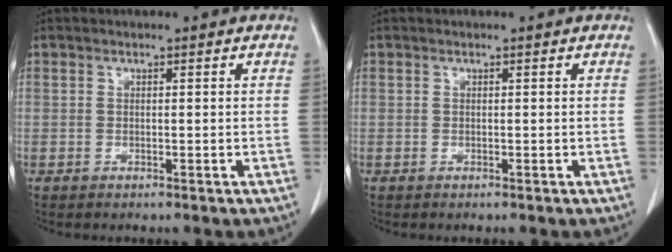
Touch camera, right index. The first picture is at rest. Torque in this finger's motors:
{"motor_torque": [0.00, 0.00, 0.00, 0.00]}